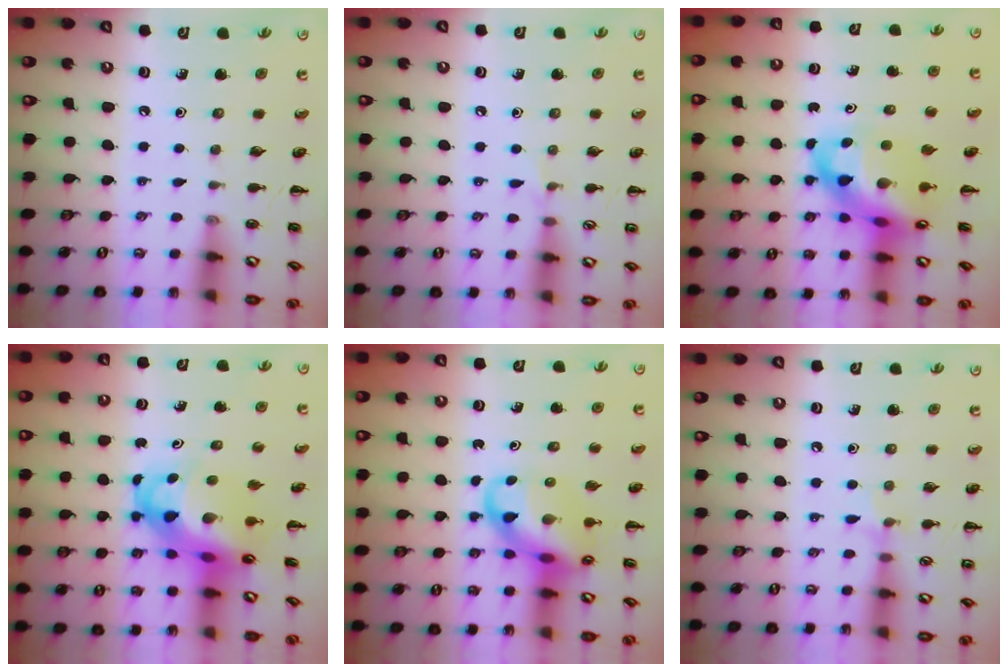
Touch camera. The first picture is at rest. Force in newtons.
{"total": 3.8, "press": 3.5, "slide": 1.4}
{"total": 11.4, "press": 11.1, "slide": 2.8}
{"total": 9.7, "press": 9.2, "slide": 3.0}
{"total": 12.7, "press": 12.2, "slide": 3.4}
{"total": 5.8, "press": 5.4, "slide": 2.2}